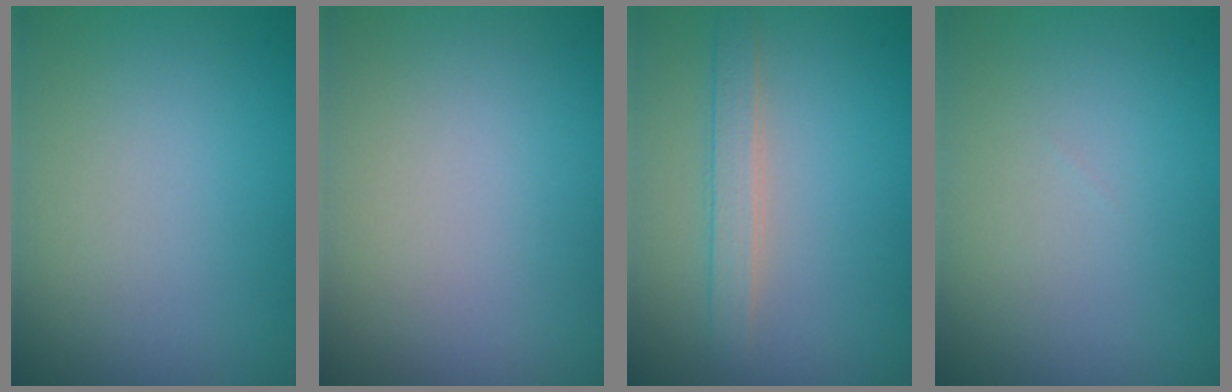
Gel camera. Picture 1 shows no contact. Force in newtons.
{"total": 0.0}
{"total": 2.1, "press": 2.1, "slide": 0.1}
{"total": 0.0}